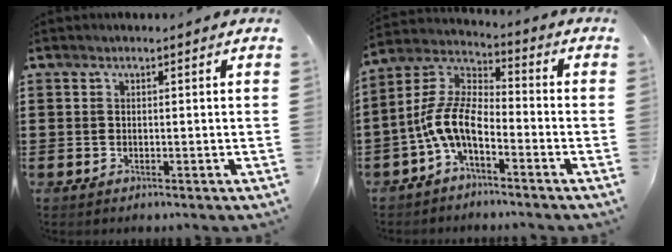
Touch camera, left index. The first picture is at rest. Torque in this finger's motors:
{"motor_torque": [1.05, 0.15, 0.94, 0.14]}